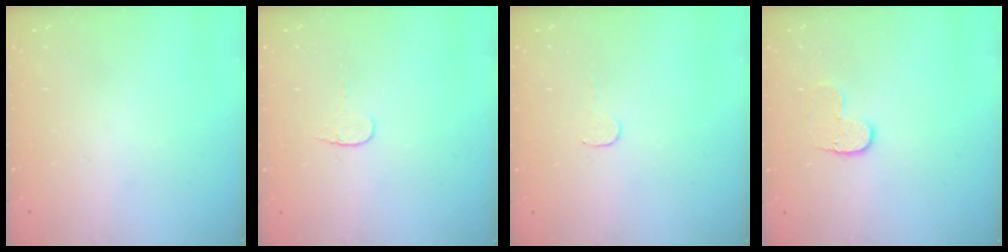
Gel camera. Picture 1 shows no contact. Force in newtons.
{"total": 3.7, "press": 3.7, "slide": 0.4}
{"total": 2.8, "press": 2.8, "slide": 0.2}
{"total": 6.3, "press": 6.3, "slide": 0.7}